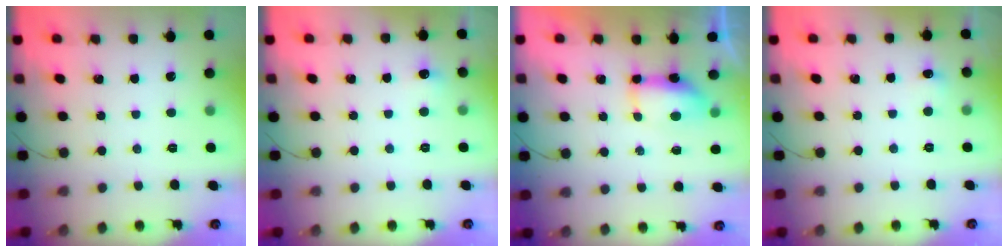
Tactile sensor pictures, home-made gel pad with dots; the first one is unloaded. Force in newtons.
{"total": 4.8, "press": 4.5, "slide": 1.4}
{"total": 7.4, "press": 7.0, "slide": 2.3}
{"total": 3.9, "press": 3.7, "slide": 1.1}